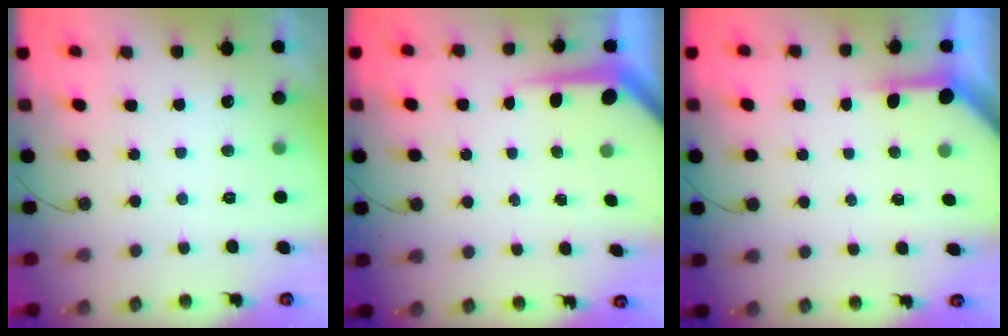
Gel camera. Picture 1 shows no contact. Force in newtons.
{"total": 5.3, "press": 5.3, "slide": 0.4}
{"total": 4.0, "press": 4.0, "slide": 0.4}